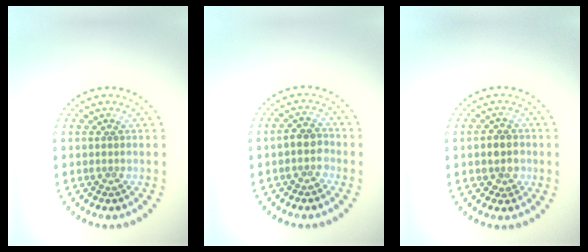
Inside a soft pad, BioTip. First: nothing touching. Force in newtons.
{"total": 2.2, "press": 2.0, "slide": 0.9}
{"total": 2.5, "press": 2.5, "slide": 0.6}